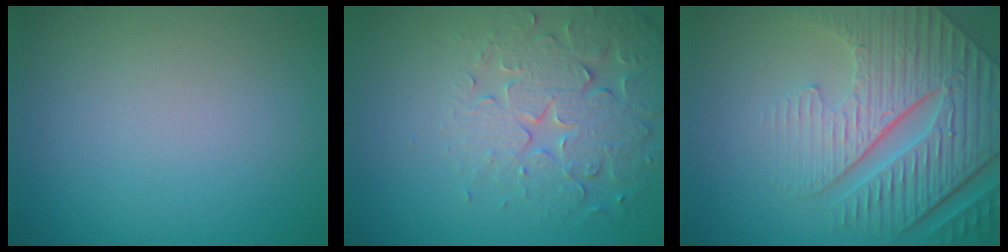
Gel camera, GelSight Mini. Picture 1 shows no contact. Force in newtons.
{"total": 4.8, "press": 4.6, "slide": 1.5}
{"total": 7.6, "press": 6.0, "slide": 4.7}